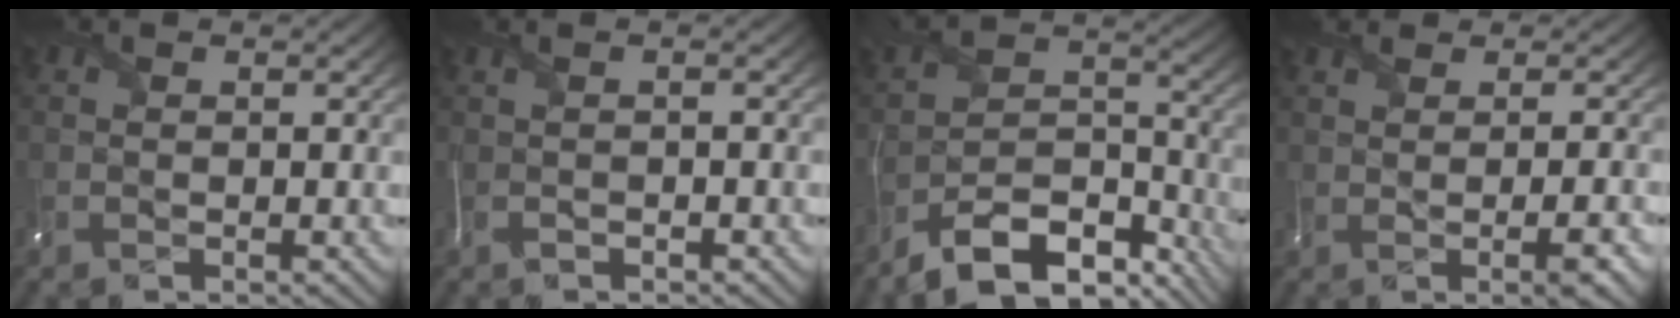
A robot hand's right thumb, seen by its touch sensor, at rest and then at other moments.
{"total": 1.1, "force": [-0.5, -0.2, 0.9], "torque": [-0.010, 0.006, -0.023]}
{"total": 12.7, "force": [-10.6, 3.9, 5.7], "torque": [-0.086, -0.006, -0.184]}
{"total": 4.1, "force": [1.2, 1.1, 3.8], "torque": [-0.035, 0.020, -0.003]}